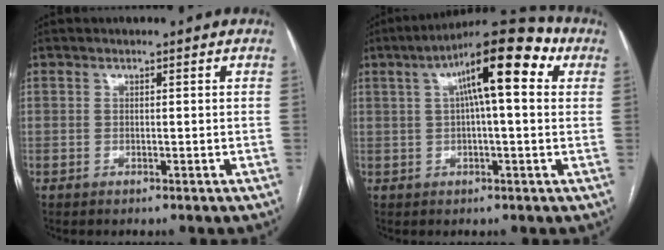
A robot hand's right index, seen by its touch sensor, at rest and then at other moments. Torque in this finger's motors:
{"motor_torque": [1.88, 0.26, 0.94, 0.20]}